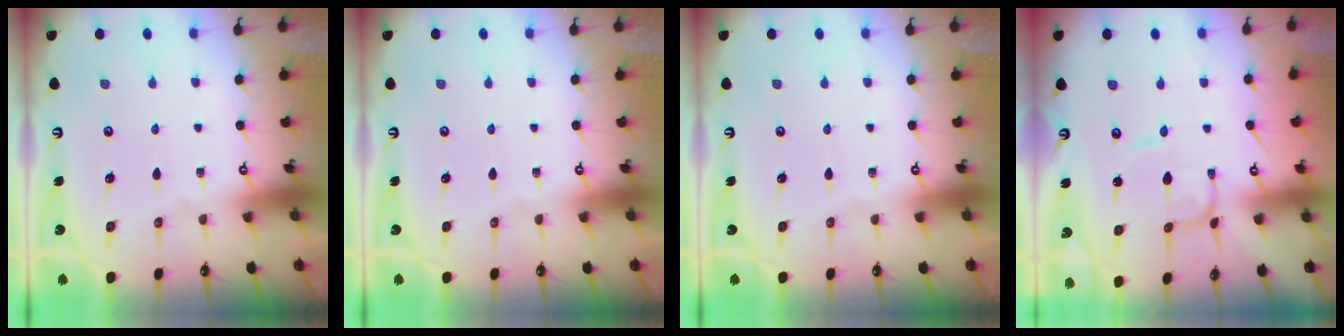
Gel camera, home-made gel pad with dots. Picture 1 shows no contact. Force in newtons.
{"total": 0.0}
{"total": 0.0}
{"total": 1.6, "press": 1.6, "slide": 0.1}